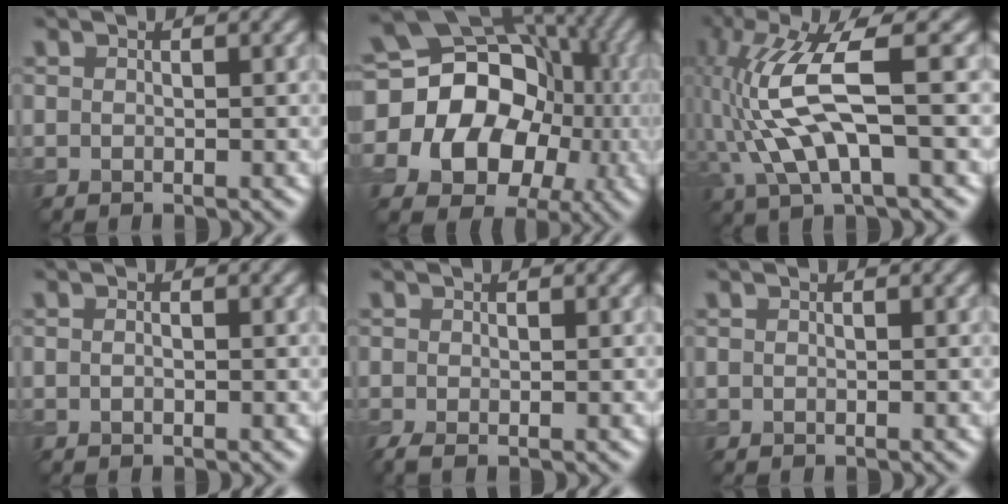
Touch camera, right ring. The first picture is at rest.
{"total": 19.5, "force": [-1.4, 16.2, 10.7], "torque": [-0.178, 0.010, -0.037]}
{"total": 10.0, "force": [0.4, 3.1, 9.5], "torque": [-0.213, 0.011, 0.008]}
{"total": 0.7, "force": [0.0, 0.3, 0.6], "torque": [-0.007, -0.009, -0.003]}
{"total": 1.2, "force": [-0.6, 0.3, 1.1], "torque": [-0.027, -0.011, -0.014]}
{"total": 0.0}